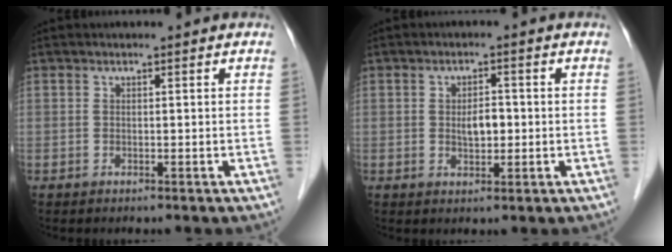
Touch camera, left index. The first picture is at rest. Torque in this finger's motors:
{"motor_torque": [0.20, -0.09, 0.06, 0.02]}